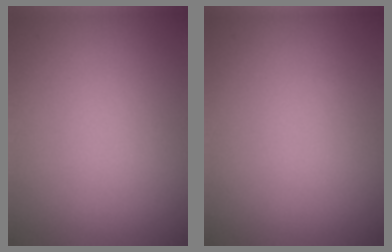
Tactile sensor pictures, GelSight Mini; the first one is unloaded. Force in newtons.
{"total": 0.0}